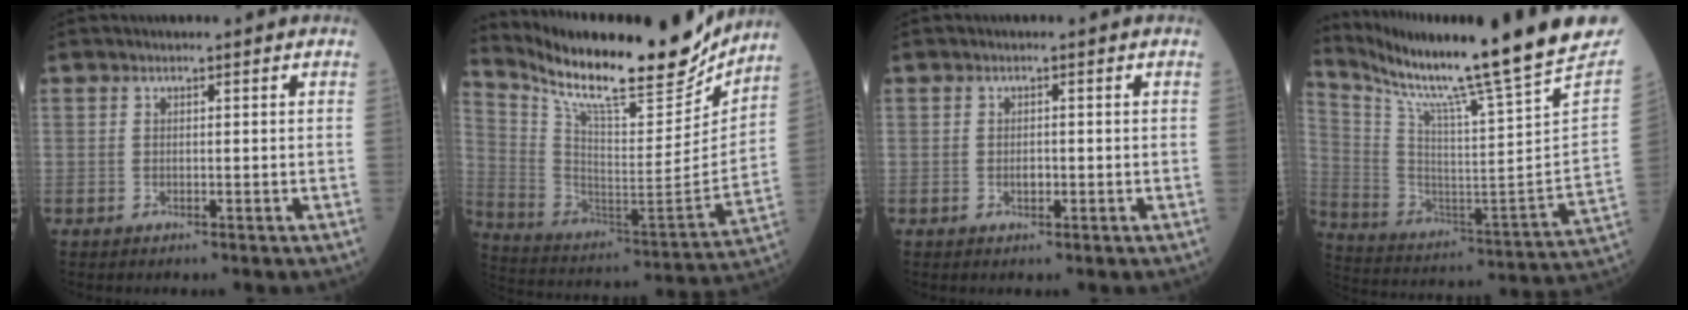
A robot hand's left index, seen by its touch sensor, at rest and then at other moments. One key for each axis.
{"total": 24.6, "fx": 20.8, "fy": 4.2, "fz": 12.3, "tx": -0.227, "ty": -0.035, "tz": 0.324}
{"total": 1.2, "fx": -0.4, "fy": 0.6, "fz": 0.9, "tx": -0.018, "ty": -0.001, "tz": -0.005}
{"total": 30.5, "fx": 25.4, "fy": -0.9, "fz": 16.8, "tx": -0.304, "ty": -0.098, "tz": 0.374}